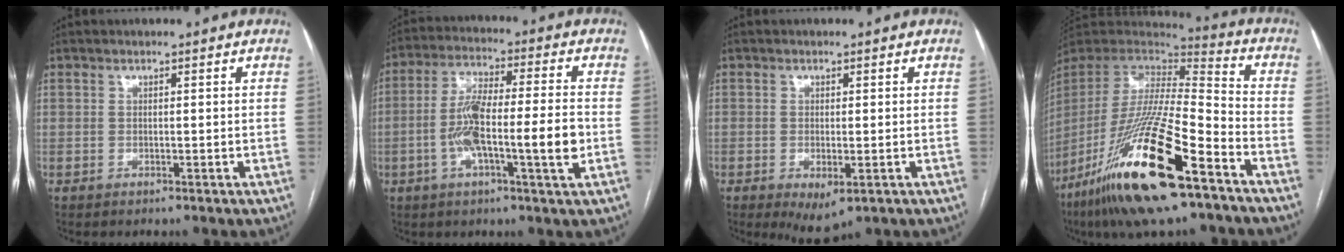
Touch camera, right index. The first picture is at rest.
{"total": 12.3, "force": [-2.7, 1.3, 11.9], "torque": [-0.220, 0.010, -0.051]}
{"total": 4.4, "force": [-1.9, 1.6, 3.6], "torque": [-0.055, -0.010, -0.016]}
{"total": 27.4, "force": [-16.0, 4.0, 21.8], "torque": [-0.446, -0.063, -0.300]}